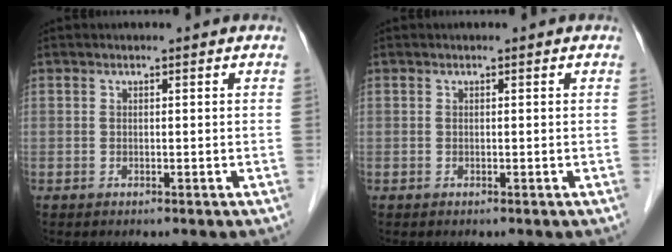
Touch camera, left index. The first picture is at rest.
{"total": 0.0}